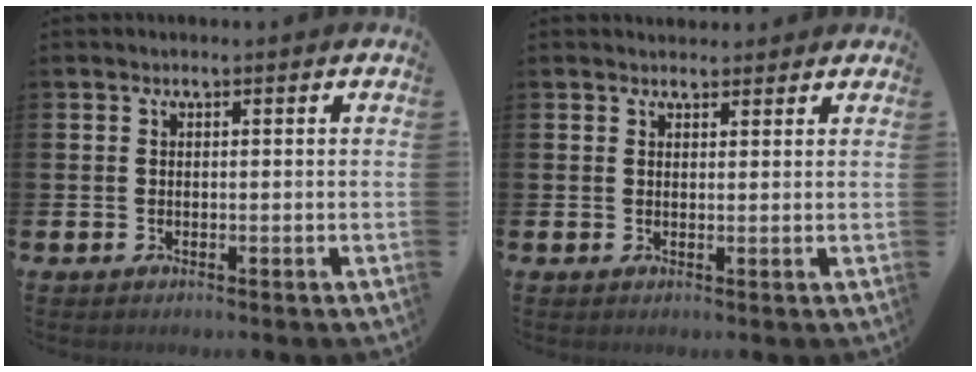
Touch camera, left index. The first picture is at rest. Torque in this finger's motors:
{"motor_torque": [0.70, -1.17, 0.10, 0.01]}